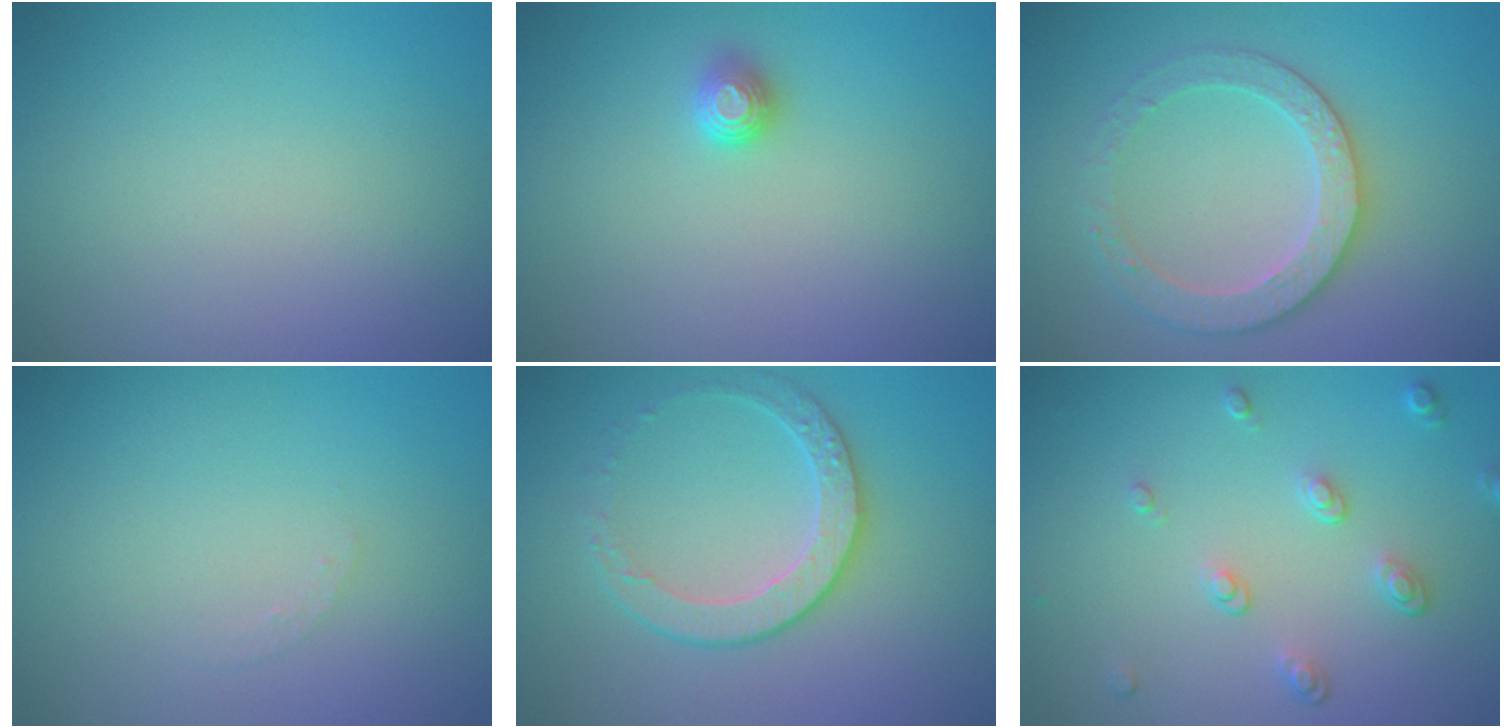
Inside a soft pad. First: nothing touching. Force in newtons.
{"total": 1.2, "press": 1.1, "slide": 0.4}
{"total": 3.6, "press": 3.5, "slide": 0.9}
{"total": 0.7, "press": 0.7, "slide": 0.1}
{"total": 2.8, "press": 2.4, "slide": 1.4}
{"total": 2.2, "press": 1.4, "slide": 1.7}